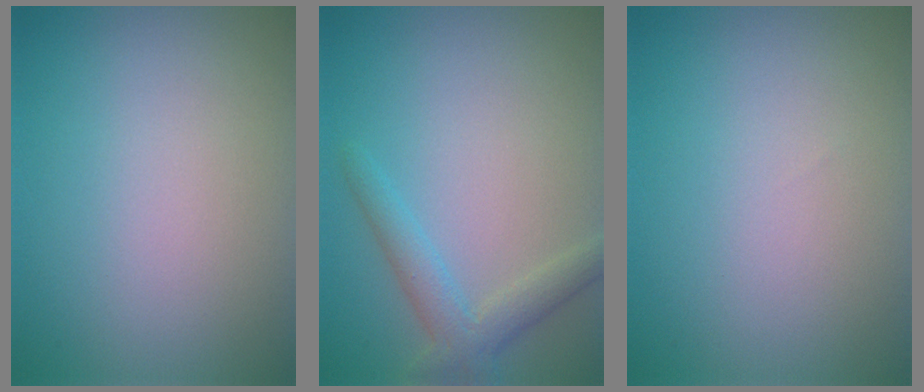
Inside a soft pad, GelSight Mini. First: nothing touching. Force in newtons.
{"total": 2.8, "press": 2.8, "slide": 0.1}
{"total": 0.0}